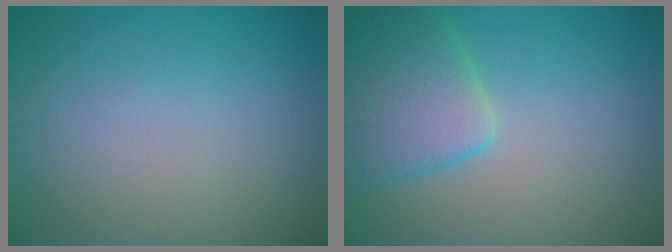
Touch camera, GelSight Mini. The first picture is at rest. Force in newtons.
{"total": 5.2, "press": 5.2, "slide": 0.3}